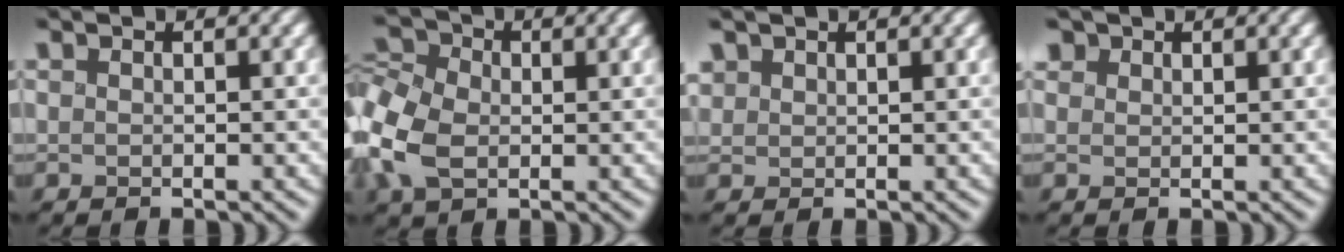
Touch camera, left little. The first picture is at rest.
{"total": 7.1, "force": [-0.4, 5.3, 4.8], "torque": [-0.135, 0.008, -0.020]}
{"total": 1.3, "force": [0.9, 0.9, 0.2], "torque": [-0.009, 0.005, 0.023]}
{"total": 1.4, "force": [1.1, 0.9, 0.2], "torque": [-0.007, -0.002, 0.026]}